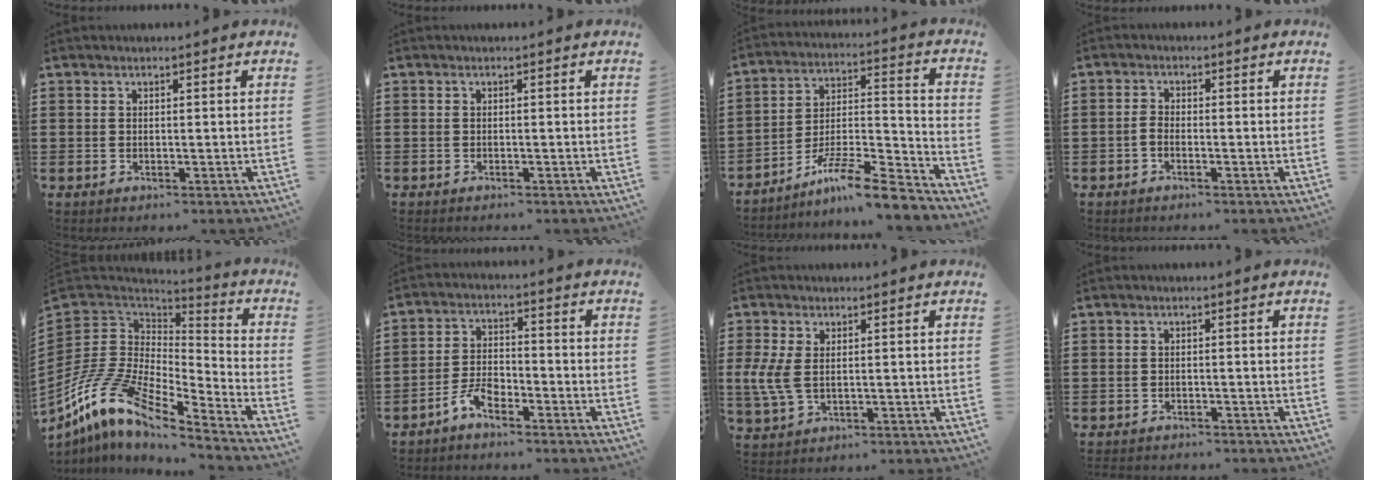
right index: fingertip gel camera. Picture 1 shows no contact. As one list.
[{"total": 0.5, "force": [-0.5, 0.0, 0.1], "torque": [-0.004, -0.003, -0.010]}, {"total": 10.4, "force": [-8.6, 1.0, 5.7], "torque": [-0.093, 0.012, -0.166]}, {"total": 1.6, "force": [-1.0, 0.6, 1.0], "torque": [-0.027, 0.000, -0.023]}, {"total": 12.2, "force": [-9.9, 4.1, 5.8], "torque": [-0.167, -0.008, -0.210]}, {"total": 4.6, "force": [-3.6, 1.6, 2.3], "torque": [-0.062, 0.005, -0.074]}, {"total": 4.5, "force": [-0.1, 2.3, 3.8], "torque": [-0.112, -0.007, -0.011]}, {"total": 1.2, "force": [-1.2, 0.1, 0.0], "torque": [-0.005, 0.001, -0.026]}]